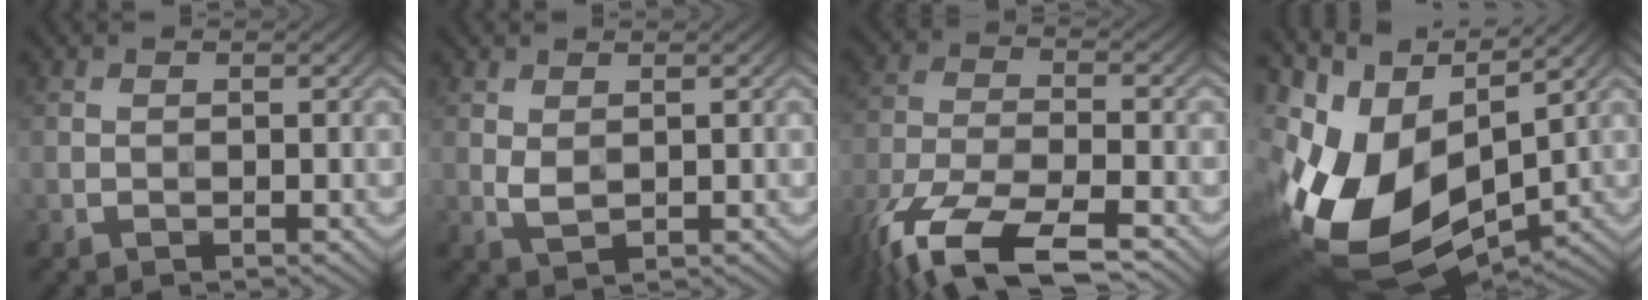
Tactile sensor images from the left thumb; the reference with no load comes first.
{"total": 1.8, "force": [0.7, 1.0, 1.4], "torque": [-0.035, -0.003, 0.017]}
{"total": 14.6, "force": [-10.7, 4.9, 8.8], "torque": [-0.213, -0.032, -0.189]}
{"total": 17.1, "force": [-0.7, 9.5, 14.2], "torque": [-0.312, -0.031, 0.009]}